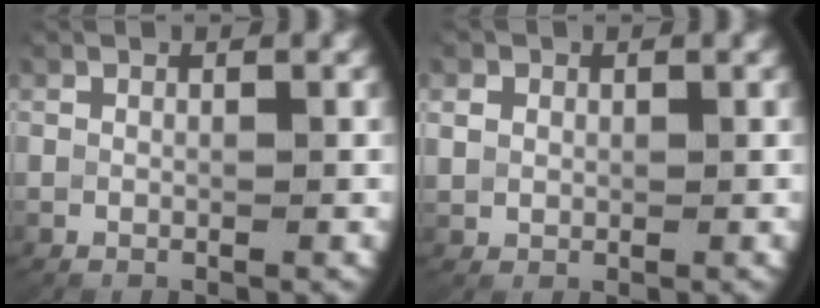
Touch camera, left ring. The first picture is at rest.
{"total": 1.7, "force": [0.5, 1.4, 0.7], "torque": [-0.021, -0.004, 0.016]}